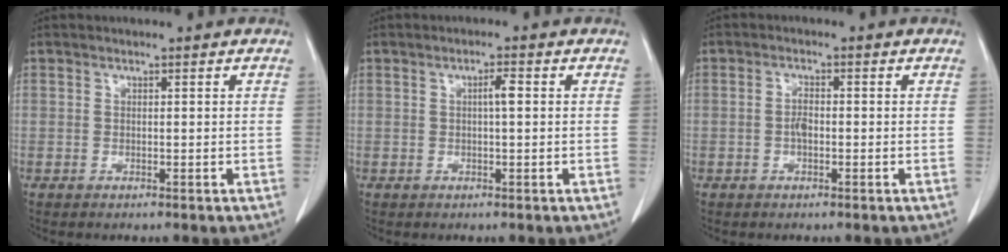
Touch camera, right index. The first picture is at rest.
{"total": 1.9, "force": [0.2, 0.2, 1.9], "torque": [-0.033, 0.004, 0.004]}
{"total": 1.9, "force": [-0.4, 0.8, 1.7], "torque": [-0.033, 0.003, -0.007]}